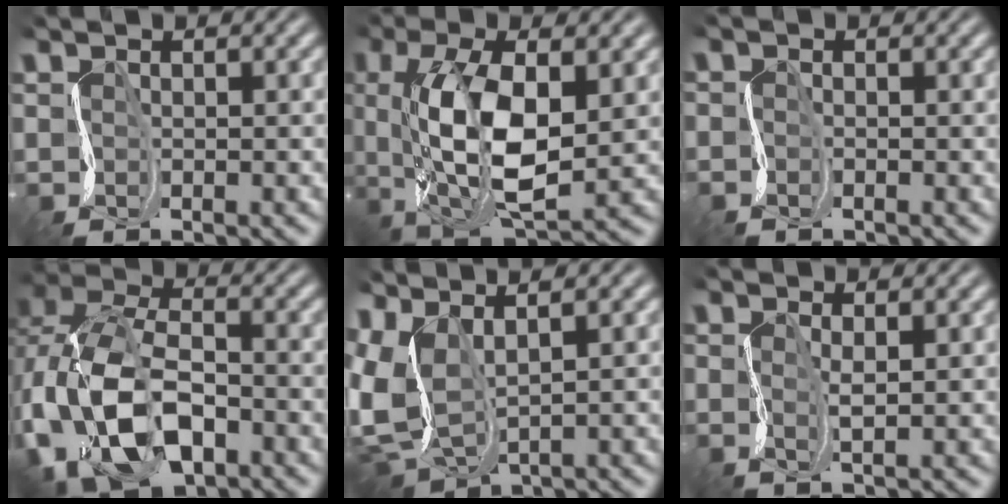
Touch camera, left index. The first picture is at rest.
{"total": 8.9, "force": [-0.3, 3.9, 7.9], "torque": [-0.160, -0.004, -0.005]}
{"total": 1.2, "force": [-1.1, -0.1, -0.5], "torque": [0.000, -0.002, -0.023]}
{"total": 10.4, "force": [-3.8, 6.8, 6.9], "torque": [-0.169, -0.012, -0.075]}
{"total": 6.0, "force": [0.8, 2.9, 5.2], "torque": [-0.152, 0.009, 0.017]}
{"total": 0.6, "force": [-0.3, -0.2, 0.5], "torque": [-0.021, 0.002, -0.008]}